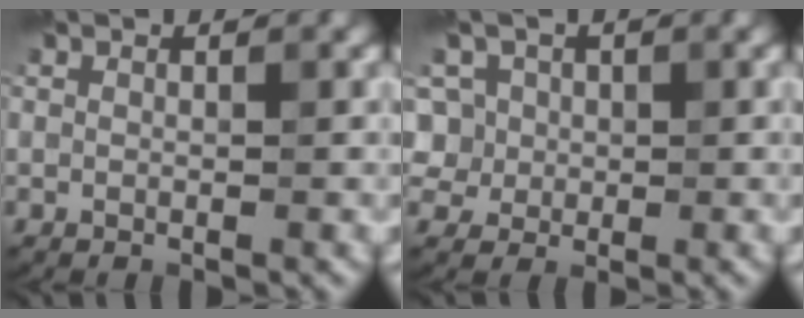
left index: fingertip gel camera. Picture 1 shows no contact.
{"total": 5.3, "force": [1.6, 4.8, 1.8], "torque": [-0.040, 0.028, 0.013]}